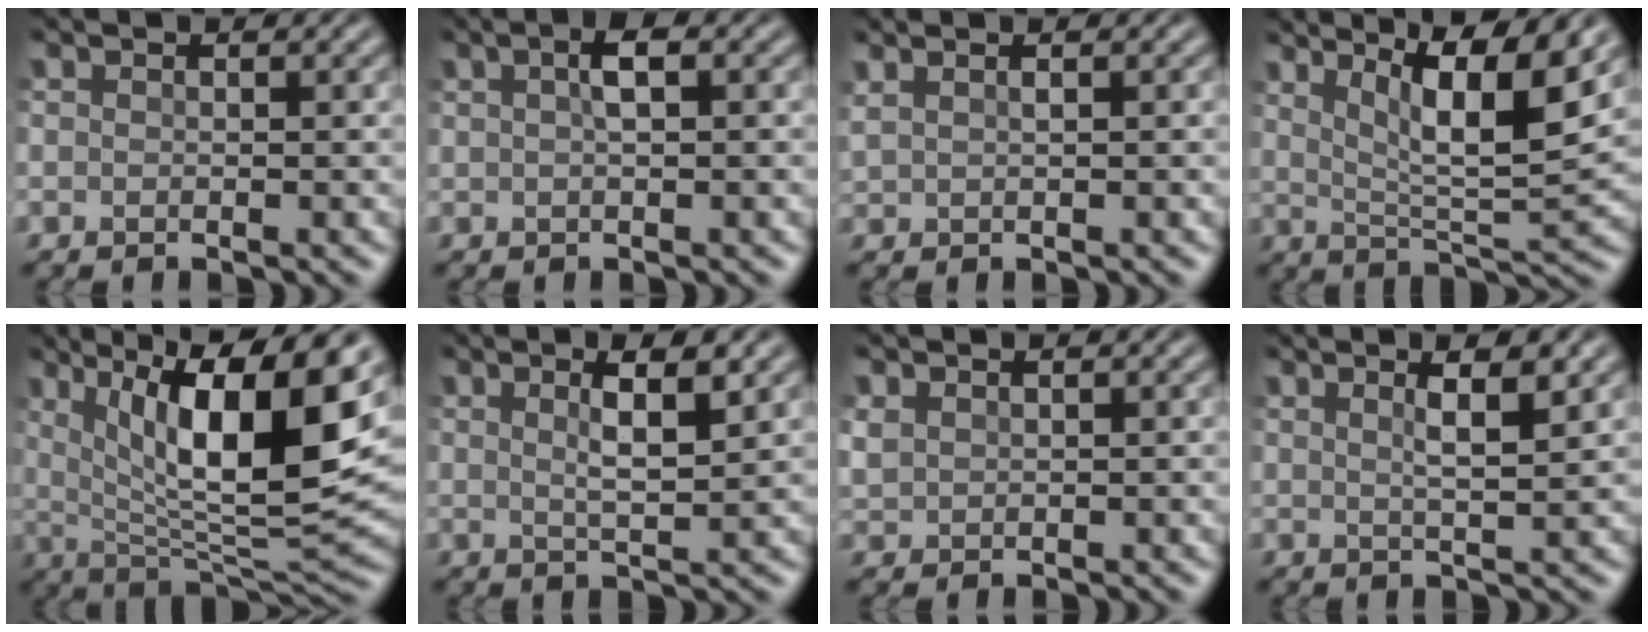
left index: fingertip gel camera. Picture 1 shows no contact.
{"total": 1.9, "force": [0.5, 0.6, 1.8], "torque": [-0.036, 0.006, 0.007]}
{"total": 1.2, "force": [0.8, 0.4, 0.8], "torque": [-0.019, -0.001, 0.018]}
{"total": 9.8, "force": [4.8, 2.1, 8.3], "torque": [-0.126, 0.001, 0.081]}
{"total": 13.1, "force": [3.9, 4.0, 11.8], "torque": [-0.185, -0.008, 0.064]}
{"total": 4.0, "force": [1.7, 0.9, 3.5], "torque": [-0.058, 0.000, 0.026]}
{"total": 1.2, "force": [0.6, 0.8, 0.4], "torque": [-0.017, -0.001, 0.016]}
{"total": 4.3, "force": [2.1, 1.0, 3.5], "torque": [-0.040, 0.010, 0.017]}